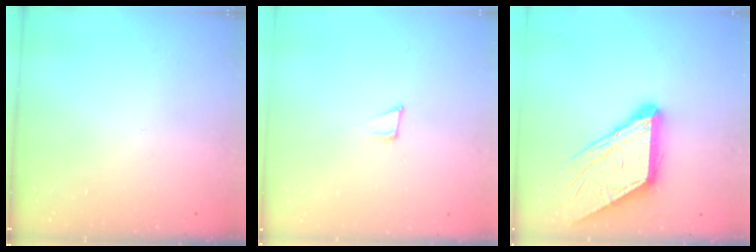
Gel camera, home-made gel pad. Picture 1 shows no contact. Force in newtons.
{"total": 7.0, "press": 6.8, "slide": 1.4}
{"total": 14.0, "press": 13.9, "slide": 1.9}